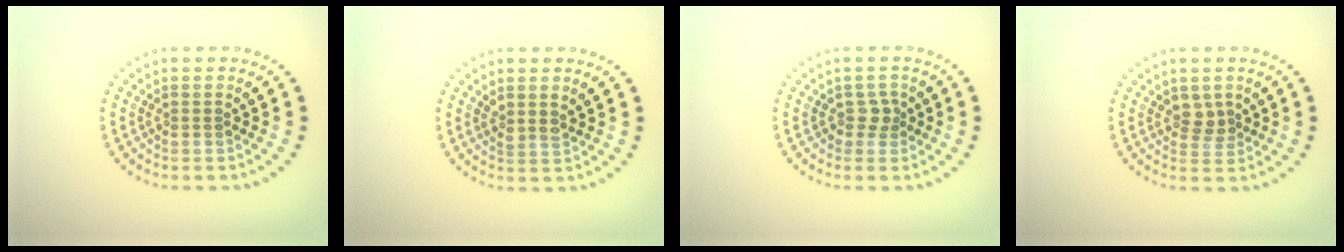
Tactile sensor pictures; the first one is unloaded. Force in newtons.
{"total": 1.1, "press": 0.8, "slide": 0.7}
{"total": 1.3, "press": 1.0, "slide": 0.7}
{"total": 1.7, "press": 1.4, "slide": 1.0}